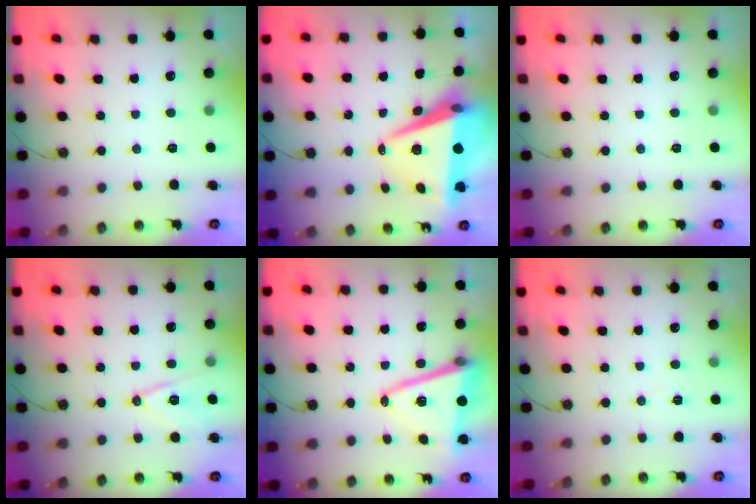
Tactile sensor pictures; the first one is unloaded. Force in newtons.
{"total": 12.0, "press": 11.3, "slide": 4.0}
{"total": 0.0}
{"total": 10.8, "press": 10.3, "slide": 3.5}
{"total": 14.6, "press": 14.2, "slide": 3.4}
{"total": 5.0, "press": 2.6, "slide": 4.3}